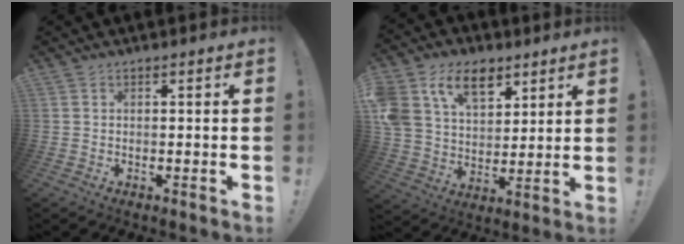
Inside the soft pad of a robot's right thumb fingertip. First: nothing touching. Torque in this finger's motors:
{"motor_torque": [0.37, 0.68, 0.90, 0.31, 0.42]}